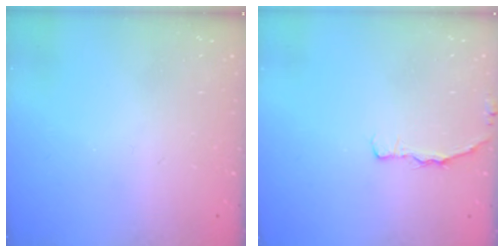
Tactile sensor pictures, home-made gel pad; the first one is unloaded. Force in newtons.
{"total": 3.5, "press": 3.4, "slide": 0.5}